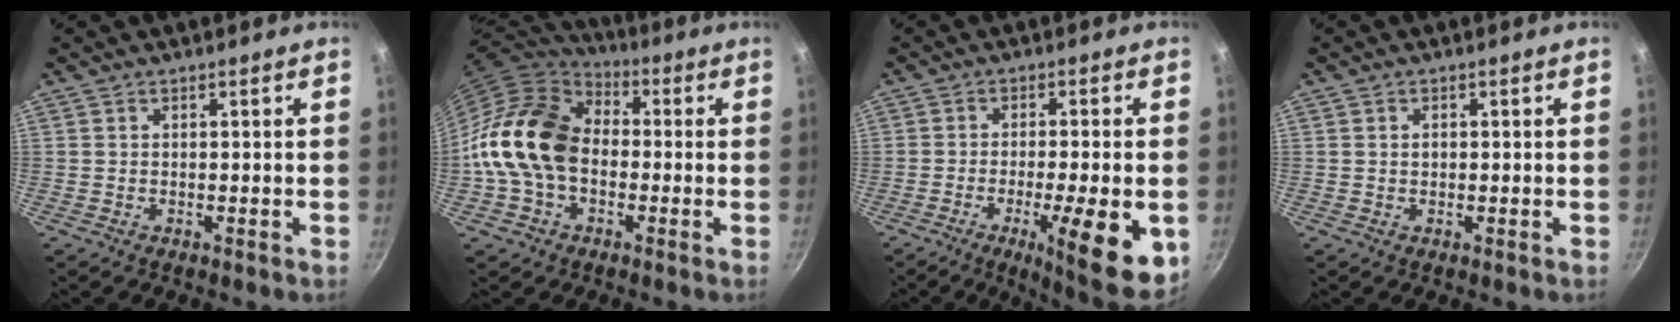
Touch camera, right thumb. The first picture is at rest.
{"total": 16.7, "force": [-1.3, 12.2, 11.4], "torque": [-0.184, 0.040, -0.040]}
{"total": 14.6, "force": [-4.4, 3.3, 13.5], "torque": [-0.184, 0.005, -0.060]}
{"total": 1.0, "force": [0.1, 0.8, 0.6], "torque": [-0.008, 0.003, 0.002]}